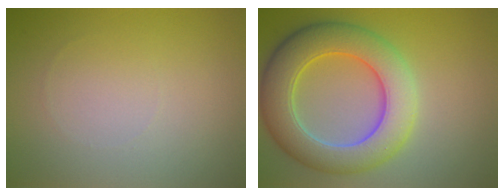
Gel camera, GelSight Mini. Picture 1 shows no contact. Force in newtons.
{"total": 8.5, "press": 8.5, "slide": 0.2}